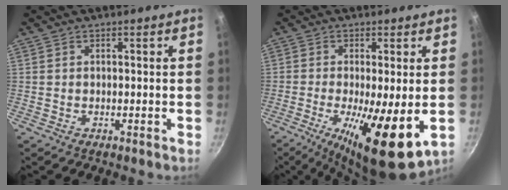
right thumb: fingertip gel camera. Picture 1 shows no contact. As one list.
[{"total": 13.7, "force": [-2.8, 3.6, 12.9], "torque": [-0.219, -0.015, -0.039]}]